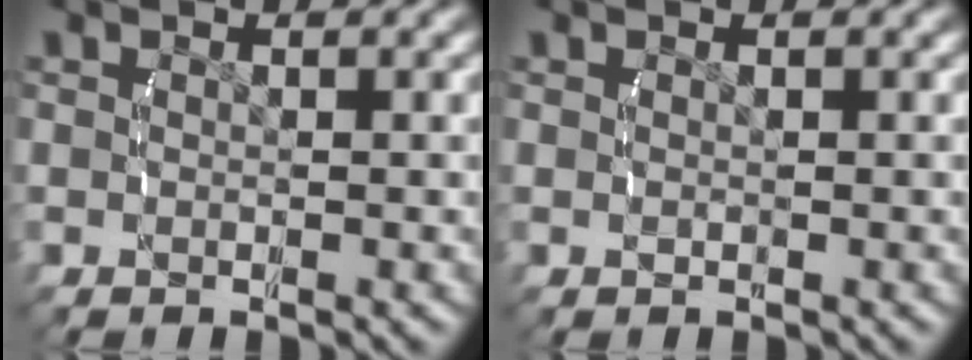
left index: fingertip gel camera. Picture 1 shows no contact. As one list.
[{"total": 0.0}]